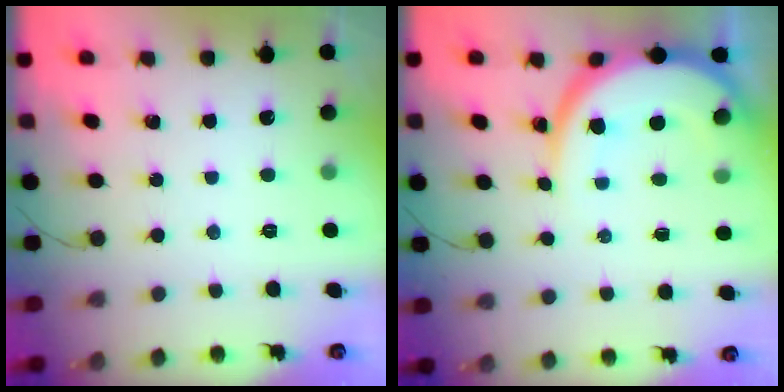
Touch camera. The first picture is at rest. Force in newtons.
{"total": 10.7, "press": 10.7, "slide": 1.0}